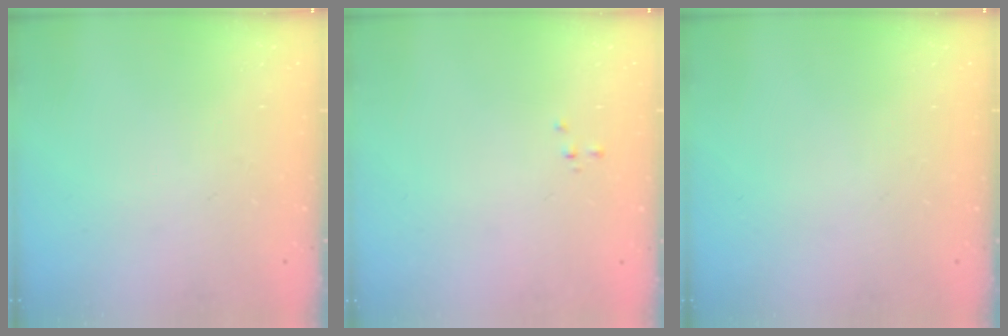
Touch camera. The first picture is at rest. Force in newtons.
{"total": 0.0}
{"total": 0.0}